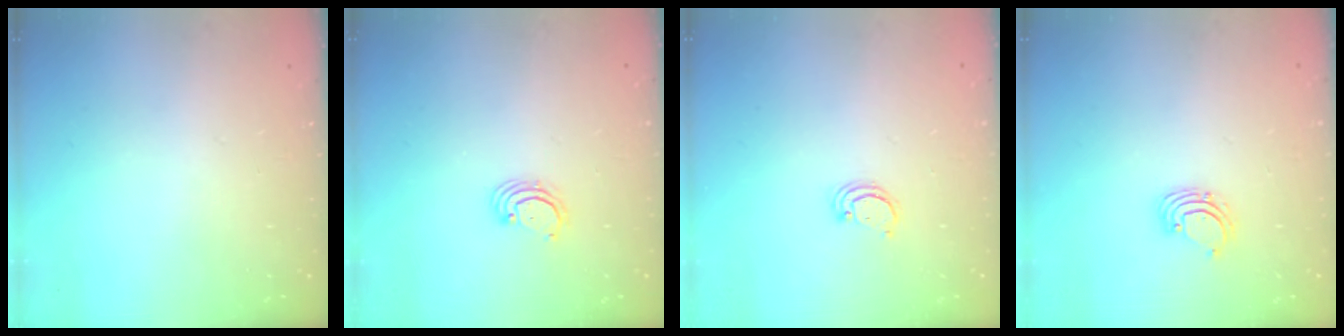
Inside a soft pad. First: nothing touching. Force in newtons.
{"total": 2.7, "press": 2.7, "slide": 0.3}
{"total": 2.4, "press": 2.4, "slide": 0.2}
{"total": 2.3, "press": 2.3, "slide": 0.2}